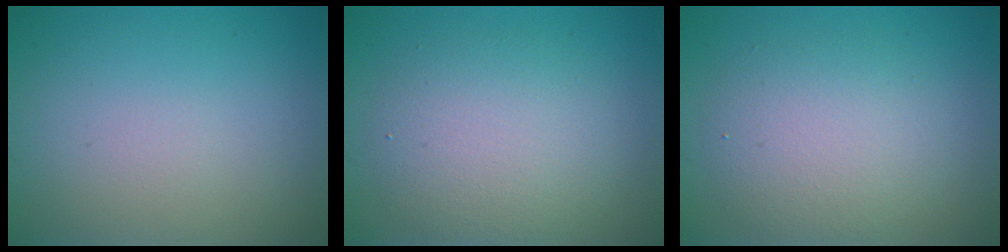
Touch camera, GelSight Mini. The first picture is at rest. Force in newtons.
{"total": 4.9, "press": 4.9, "slide": 0.4}
{"total": 4.7, "press": 4.7, "slide": 0.4}